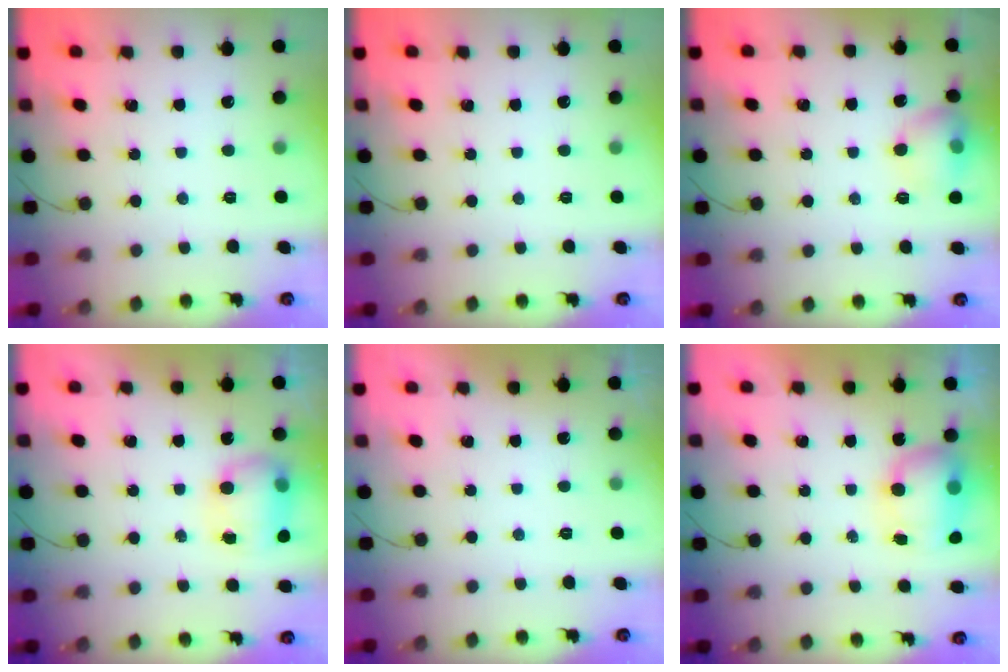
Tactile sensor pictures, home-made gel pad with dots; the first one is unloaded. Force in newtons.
{"total": 0.0}
{"total": 10.0, "press": 9.9, "slide": 1.5}
{"total": 8.0, "press": 8.0, "slide": 0.5}
{"total": 0.0}
{"total": 9.1, "press": 8.7, "slide": 2.6}